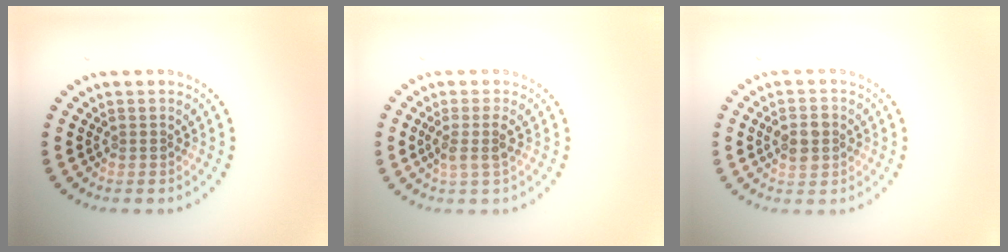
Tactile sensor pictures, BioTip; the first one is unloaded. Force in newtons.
{"total": 1.9, "press": 1.5, "slide": 1.0}
{"total": 2.7, "press": 2.7, "slide": 0.1}